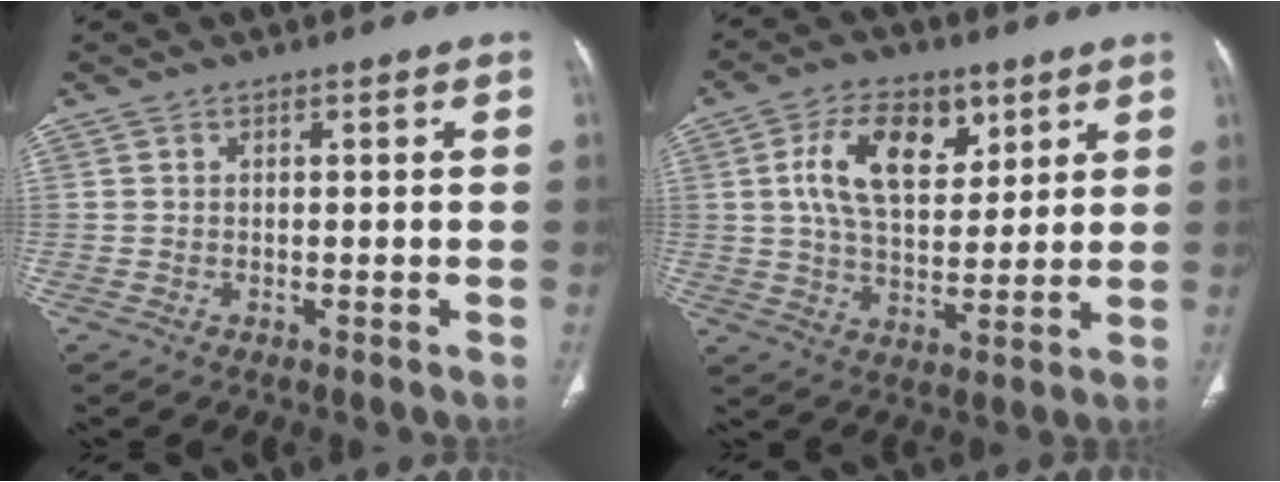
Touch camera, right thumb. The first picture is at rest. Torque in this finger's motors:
{"motor_torque": [0.47, 0.54, 0.16, 0.01, 0.28]}